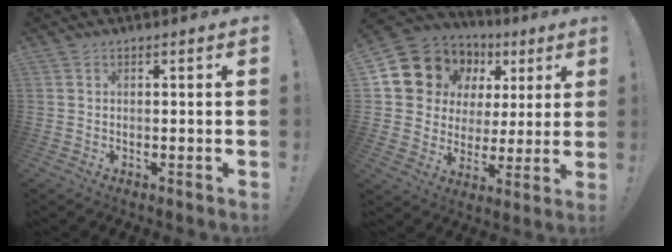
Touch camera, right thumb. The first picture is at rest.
{"total": 12.7, "force": [7.4, 9.7, 3.5], "torque": [-0.059, -0.050, 0.154]}